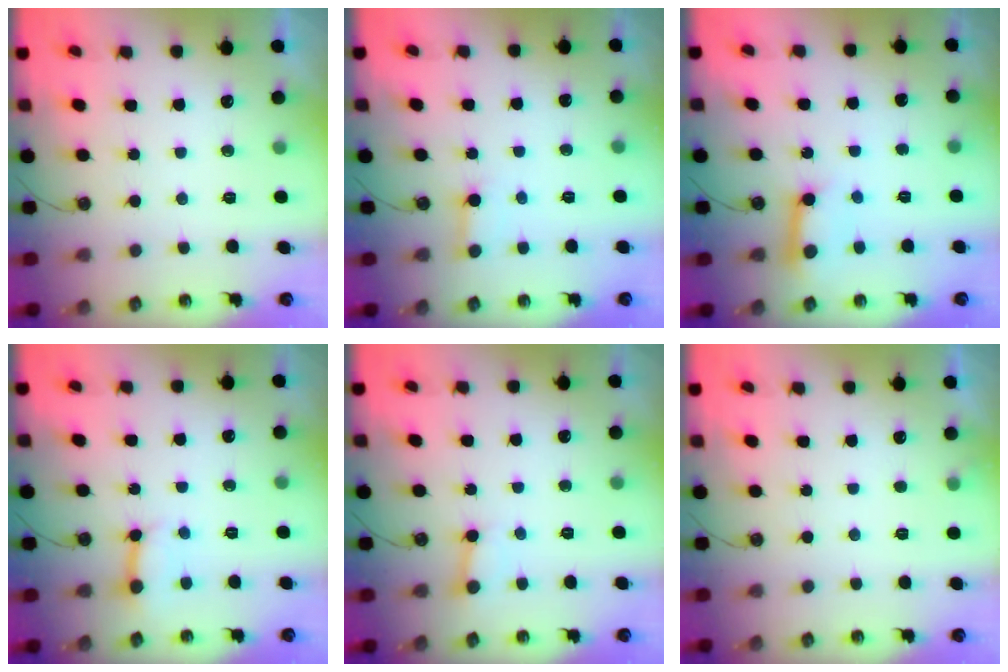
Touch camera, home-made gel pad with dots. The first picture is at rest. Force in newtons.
{"total": 2.6, "press": 2.6, "slide": 0.3}
{"total": 10.4, "press": 10.4, "slide": 0.9}
{"total": 7.2, "press": 7.1, "slide": 0.9}
{"total": 2.6, "press": 2.5, "slide": 0.4}
{"total": 2.6, "press": 2.6, "slide": 0.4}